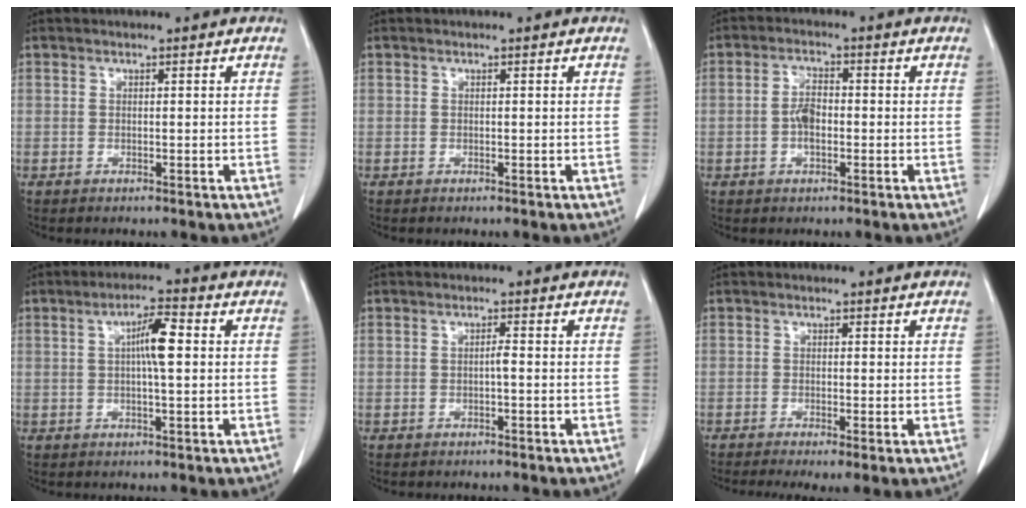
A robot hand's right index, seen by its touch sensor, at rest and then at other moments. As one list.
[{"total": 0.0}, {"total": 3.7, "force": [-0.6, 1.7, 3.2], "torque": [-0.066, 0.007, -0.013]}, {"total": 5.5, "force": [0.9, 0.7, 5.4], "torque": [-0.093, 0.009, 0.012]}, {"total": 0.9, "force": [-0.2, 0.0, 0.9], "torque": [-0.015, 0.002, -0.003]}, {"total": 3.7, "force": [-2.0, 0.9, 3.0], "torque": [-0.047, -0.014, -0.033]}]